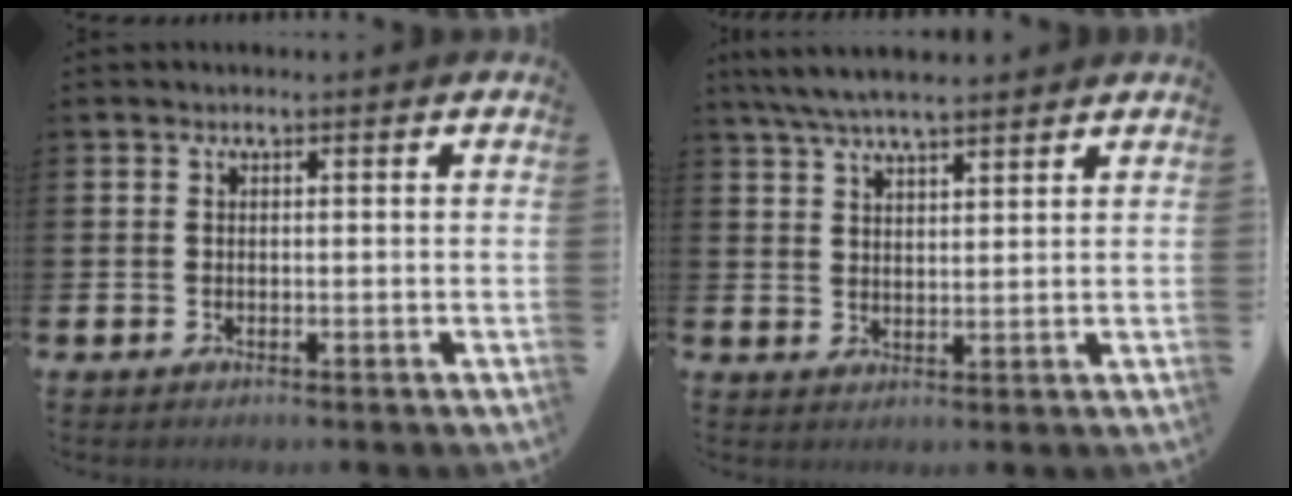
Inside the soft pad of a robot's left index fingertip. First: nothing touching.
{"total": 5.8, "force": [5.3, 1.0, 2.1], "torque": [-0.052, -0.014, 0.098]}